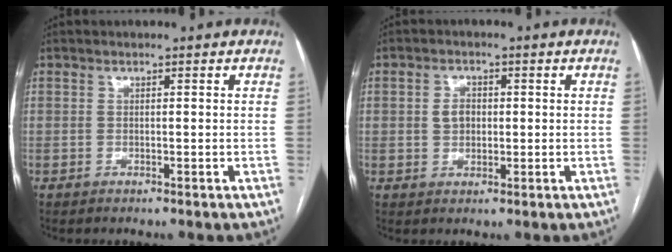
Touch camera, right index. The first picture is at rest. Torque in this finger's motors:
{"motor_torque": [-0.01, 0.01, 0.05, 0.02]}